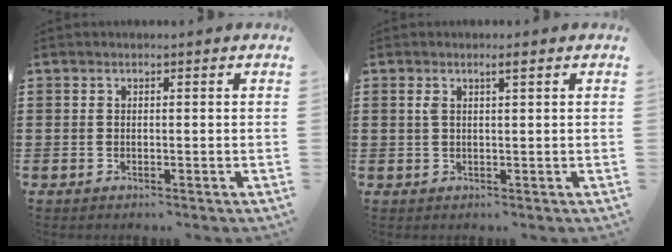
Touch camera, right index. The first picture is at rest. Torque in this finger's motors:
{"motor_torque": [0.20, -0.01, 0.04, 0.01]}